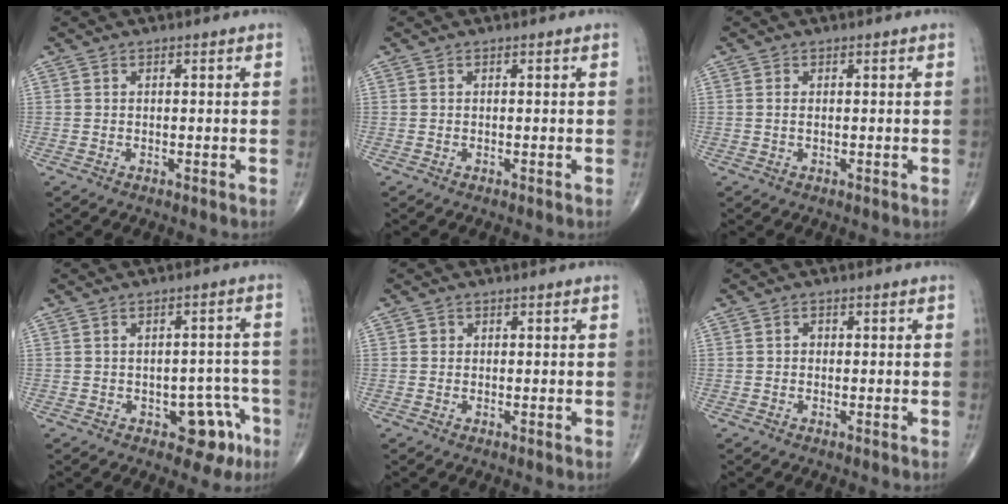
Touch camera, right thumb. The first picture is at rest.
{"total": 0.0}
{"total": 0.6, "force": [0.1, 0.2, 0.5], "torque": [-0.012, 0.002, 0.003]}
{"total": 7.4, "force": [-3.6, 4.4, 4.8], "torque": [-0.021, 0.030, -0.039]}
{"total": 0.7, "force": [0.1, 0.7, 0.1], "torque": [0.002, 0.002, 0.001]}
{"total": 0.9, "force": [-0.1, 0.8, 0.4], "torque": [-0.002, 0.003, -0.005]}